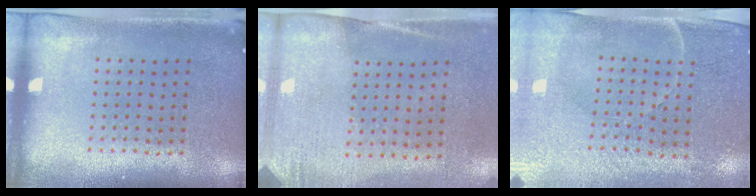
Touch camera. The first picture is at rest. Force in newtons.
{"total": 2.6, "press": 2.3, "slide": 1.3}
{"total": 3.4, "press": 3.2, "slide": 1.0}